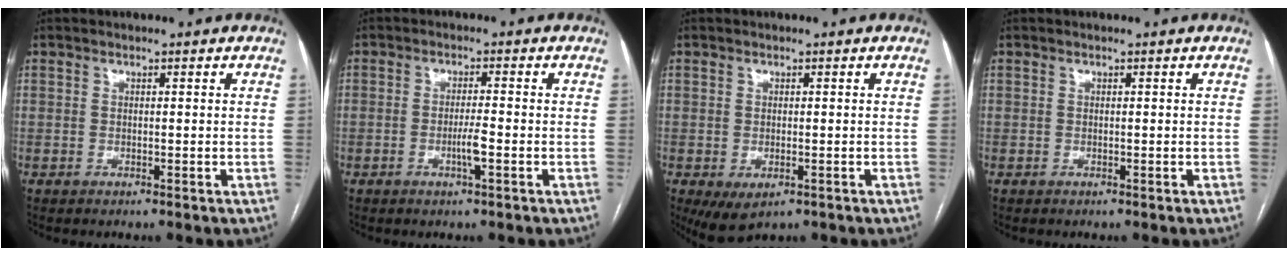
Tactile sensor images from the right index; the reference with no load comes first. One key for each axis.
{"total": 2.8, "fx": -1.0, "fy": 0.1, "fz": 2.7, "tx": -0.047, "ty": -0.001, "tz": -0.018}
{"total": 4.3, "fx": -1.8, "fy": 2.2, "fz": 3.2, "tx": -0.059, "ty": -0.011, "tz": -0.018}
{"total": 0.0}